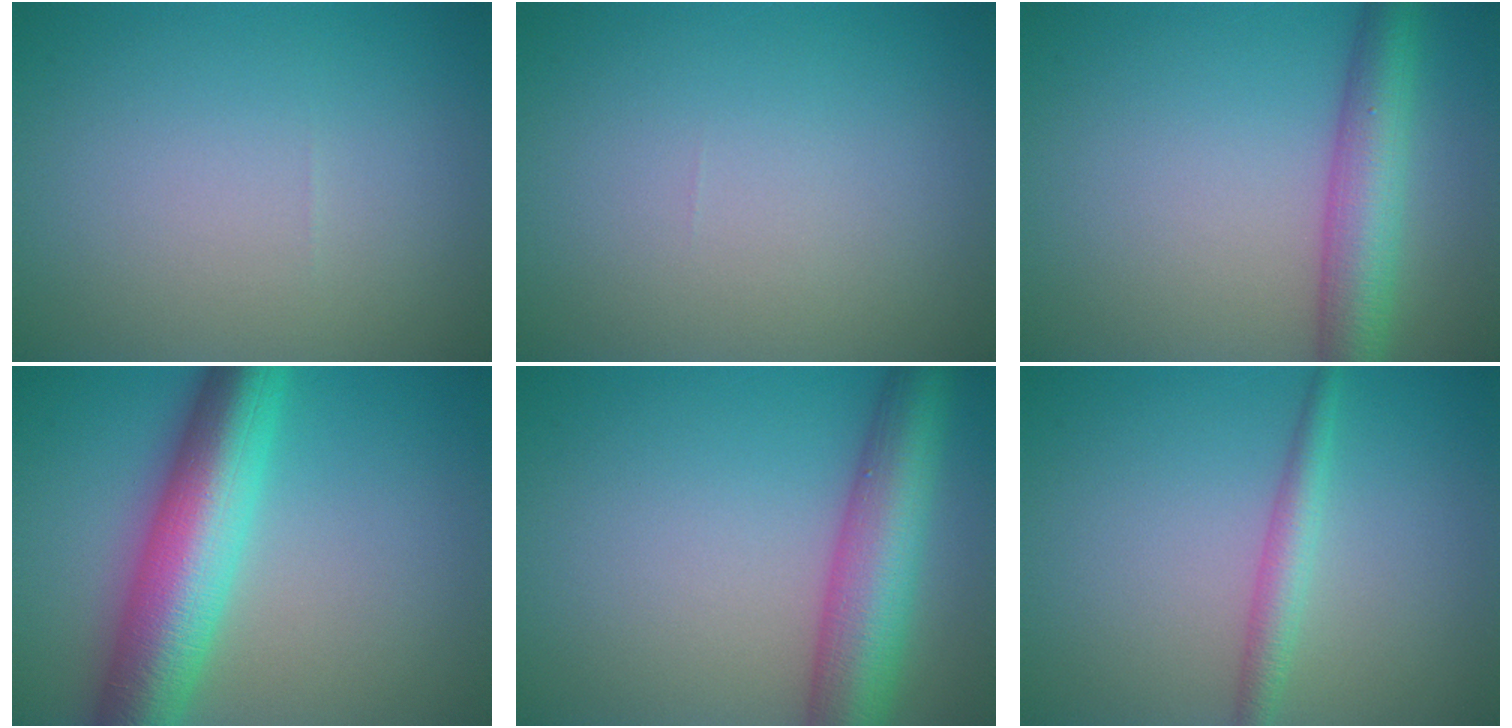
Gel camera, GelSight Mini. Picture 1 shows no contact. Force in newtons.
{"total": 0.0}
{"total": 5.7, "press": 5.7, "slide": 0.1}
{"total": 10.0, "press": 10.0, "slide": 0.2}
{"total": 8.1, "press": 8.1, "slide": 0.3}
{"total": 2.2, "press": 2.2, "slide": 0.1}